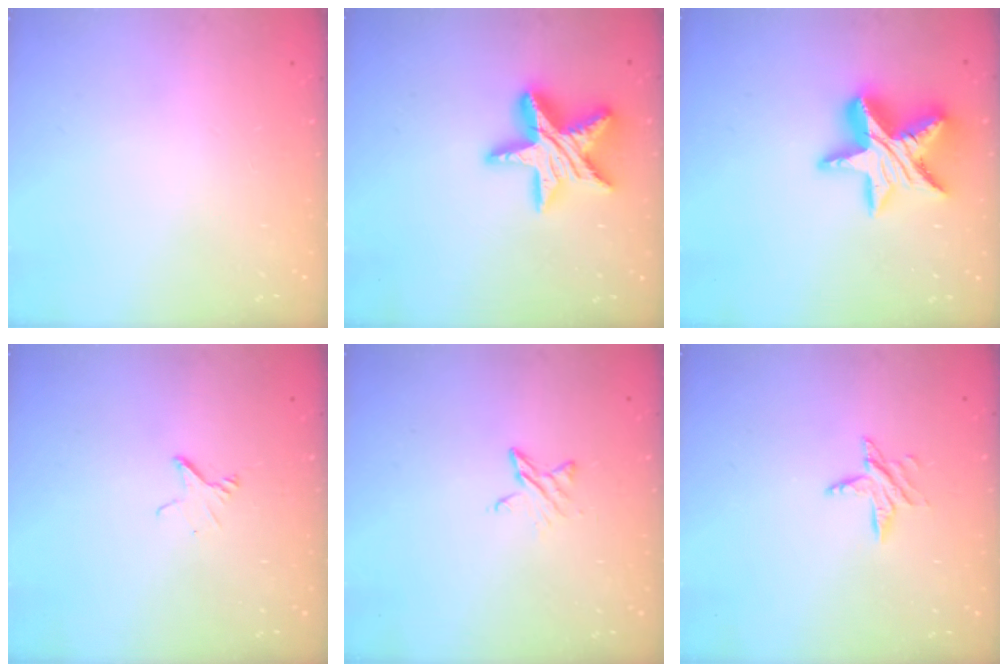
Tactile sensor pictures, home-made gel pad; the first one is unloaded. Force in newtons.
{"total": 17.8, "press": 17.8, "slide": 1.2}
{"total": 17.9, "press": 17.9, "slide": 1.4}
{"total": 2.5, "press": 2.5, "slide": 0.1}
{"total": 5.1, "press": 5.1, "slide": 0.5}
{"total": 5.9, "press": 5.9, "slide": 0.6}